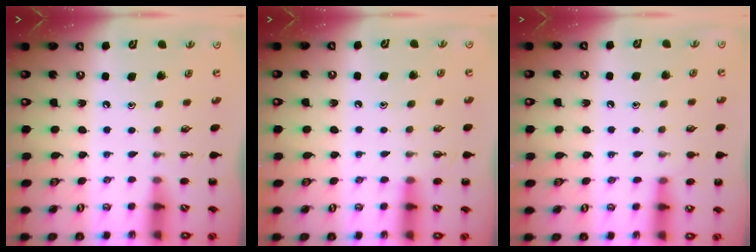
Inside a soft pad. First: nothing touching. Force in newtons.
{"total": 7.8, "press": 7.5, "slide": 2.2}
{"total": 5.5, "press": 5.2, "slide": 1.8}